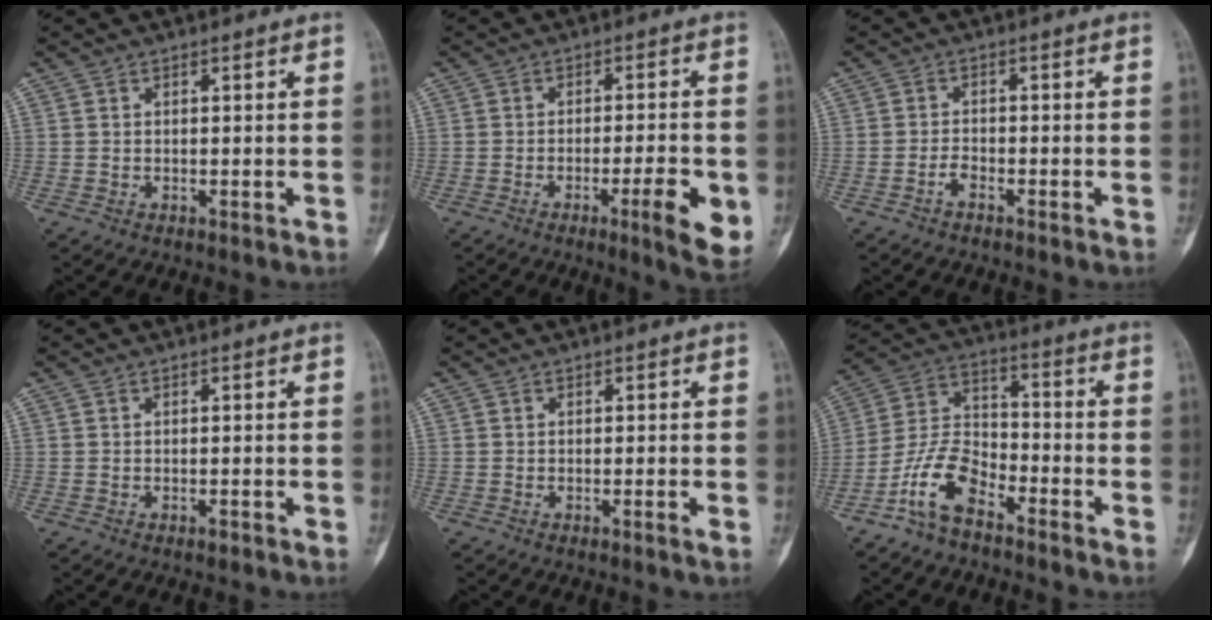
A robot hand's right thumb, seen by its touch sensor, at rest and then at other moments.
{"total": 9.0, "force": [-2.9, 1.5, 8.4], "torque": [-0.113, 0.000, -0.038]}
{"total": 1.8, "force": [-1.3, 0.6, 1.0], "torque": [-0.022, 0.010, -0.029]}
{"total": 0.7, "force": [-0.5, 0.2, 0.5], "torque": [-0.009, 0.004, -0.008]}
{"total": 1.1, "force": [-0.4, 0.0, 1.0], "torque": [-0.020, -0.003, -0.008]}
{"total": 10.3, "force": [-6.7, 4.8, 6.1], "torque": [-0.124, 0.056, -0.140]}